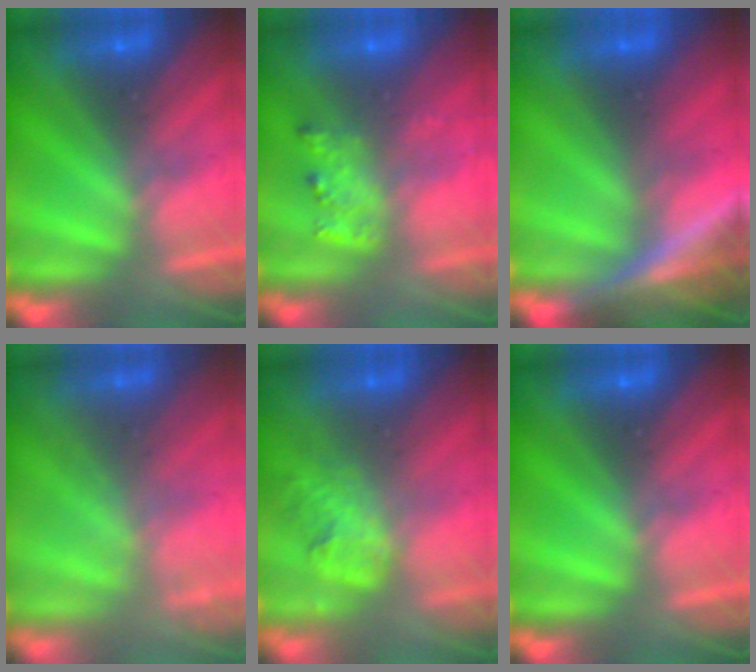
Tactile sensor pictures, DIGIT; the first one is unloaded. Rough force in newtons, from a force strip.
{"total": 2.0}
{"total": 7.5}
{"total": 1.9}
{"total": 1.8}
{"total": 0.0}